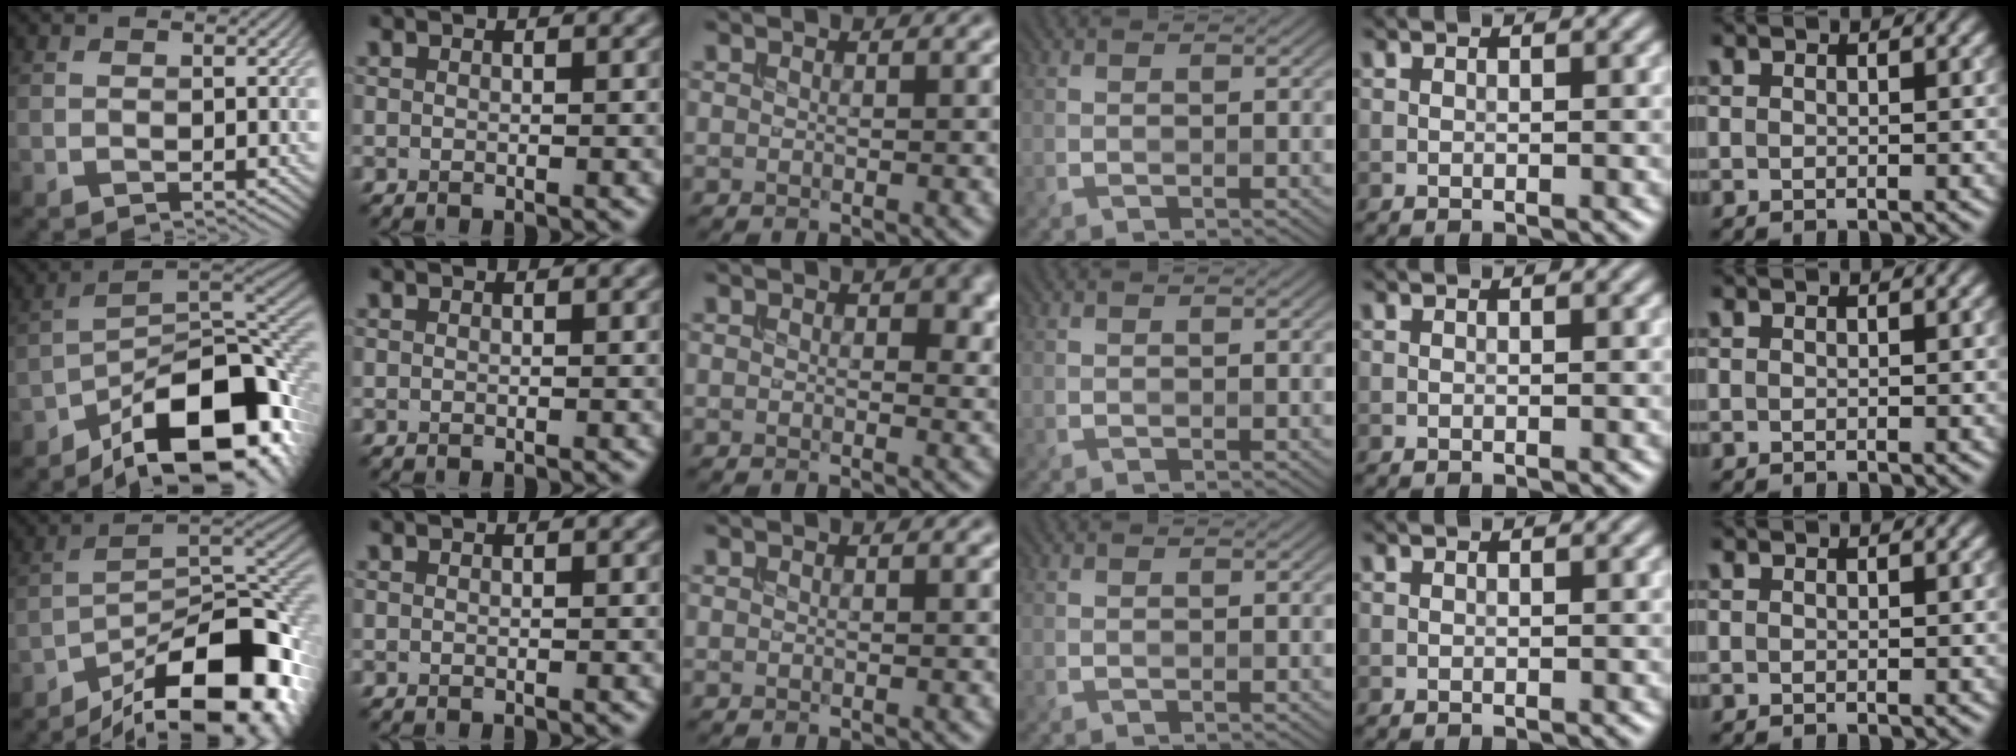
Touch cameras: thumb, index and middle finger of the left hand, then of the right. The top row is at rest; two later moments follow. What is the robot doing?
{"motion": "extract", "object": "bucket"}